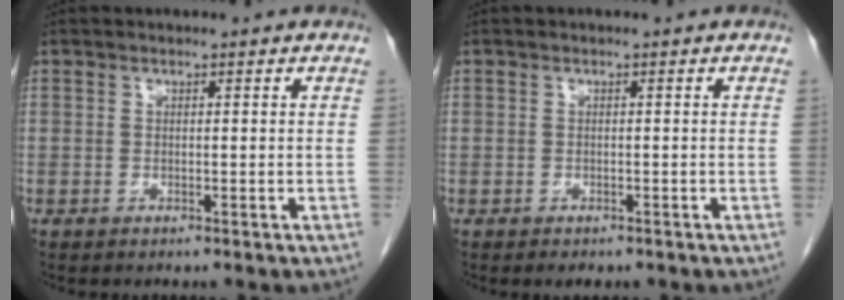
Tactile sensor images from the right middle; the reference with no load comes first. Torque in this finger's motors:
{"motor_torque": [0.47, 0.07, 0.00, 0.01]}